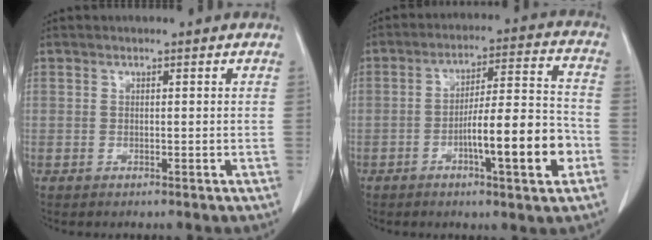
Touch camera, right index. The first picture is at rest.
{"total": 12.8, "force": [-4.5, 1.2, 11.9], "torque": [-0.188, 0.010, -0.068]}